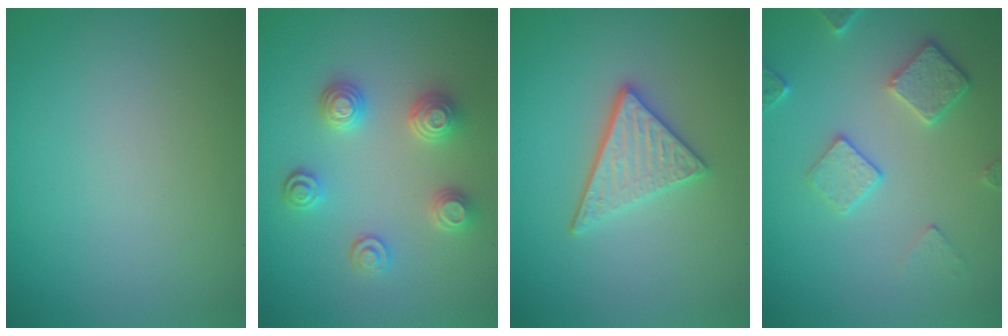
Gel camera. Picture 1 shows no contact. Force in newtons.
{"total": 3.5, "press": 3.2, "slide": 1.5}
{"total": 3.6, "press": 3.1, "slide": 1.9}
{"total": 3.8, "press": 3.1, "slide": 2.1}